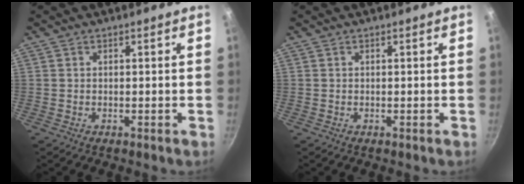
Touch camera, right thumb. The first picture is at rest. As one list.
[{"total": 0.0}]